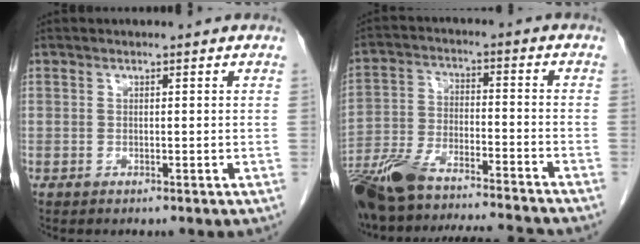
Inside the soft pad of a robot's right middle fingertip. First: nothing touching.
{"total": 20.0, "force": [-17.4, 2.5, 9.5], "torque": [-0.196, -0.012, -0.288]}